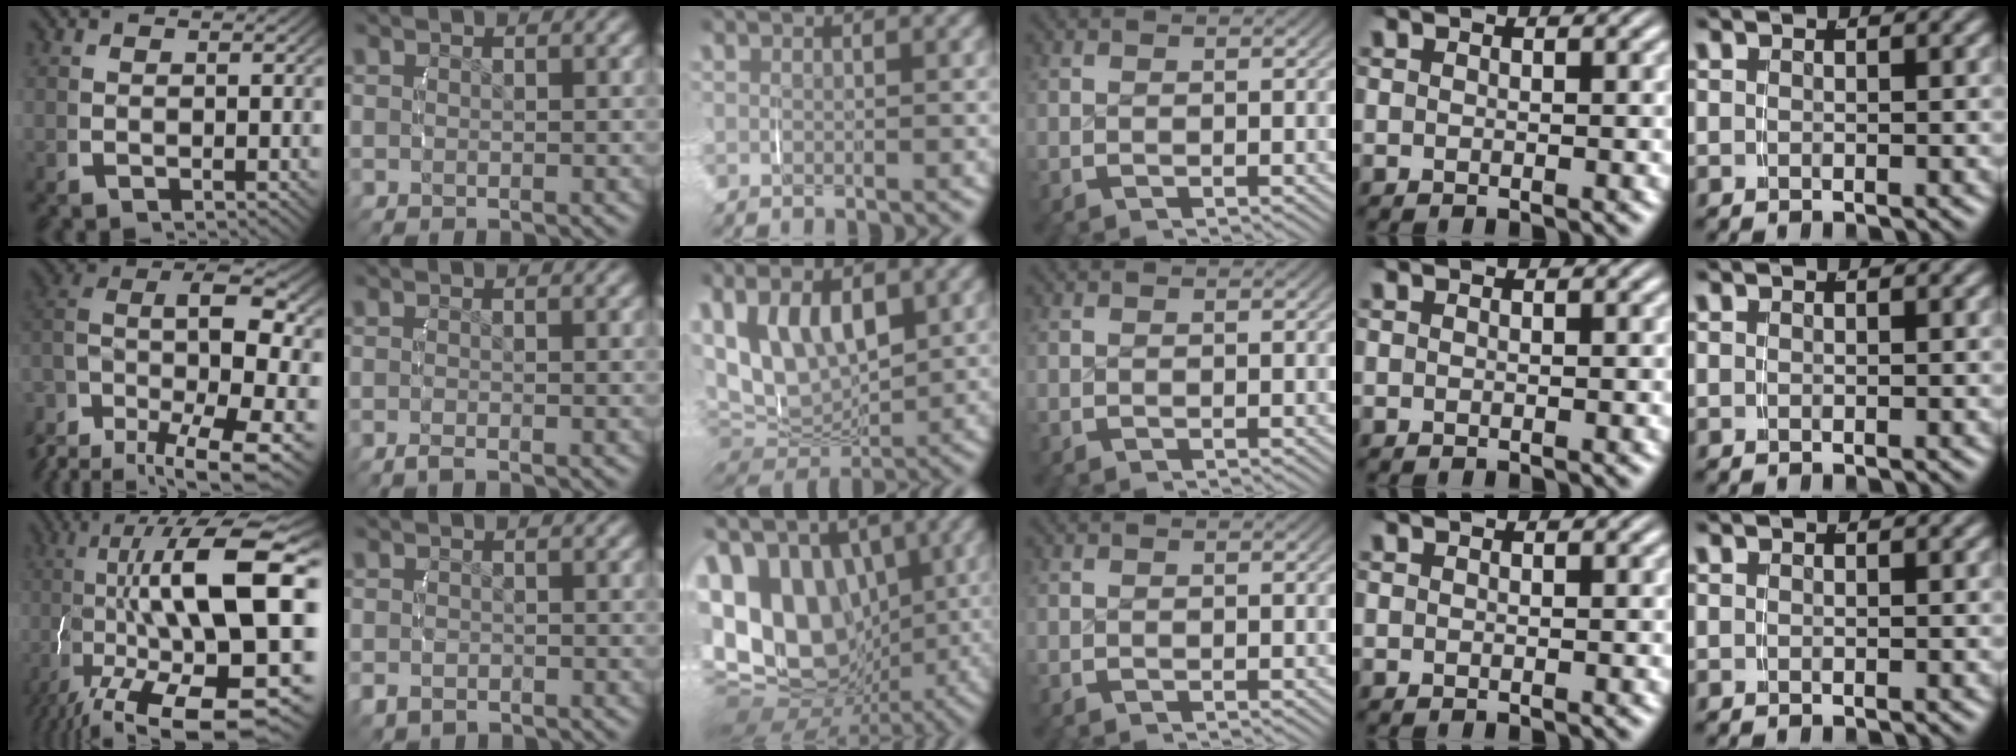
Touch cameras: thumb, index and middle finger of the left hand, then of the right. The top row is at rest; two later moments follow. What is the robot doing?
{"motion": "lift_and_place", "object": "backpack"}